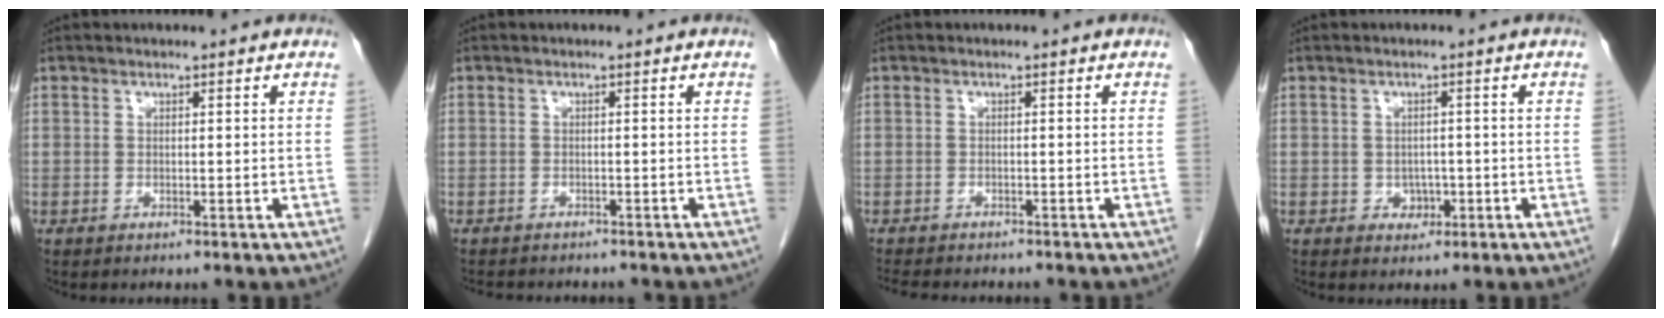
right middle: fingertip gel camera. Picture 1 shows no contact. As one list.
[{"total": 6.5, "force": [-5.7, 2.0, 2.3], "torque": [-0.032, 0.000, -0.072]}, {"total": 7.2, "force": [-6.3, 2.0, 2.9], "torque": [-0.045, -0.004, -0.088]}, {"total": 2.0, "force": [-0.5, 1.7, 1.0], "torque": [-0.010, 0.005, 0.000]}]